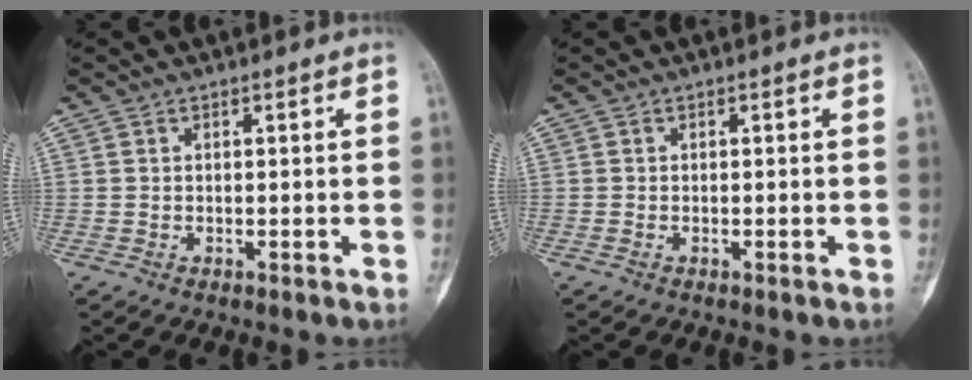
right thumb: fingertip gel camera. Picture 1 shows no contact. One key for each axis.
{"total": 0.0}